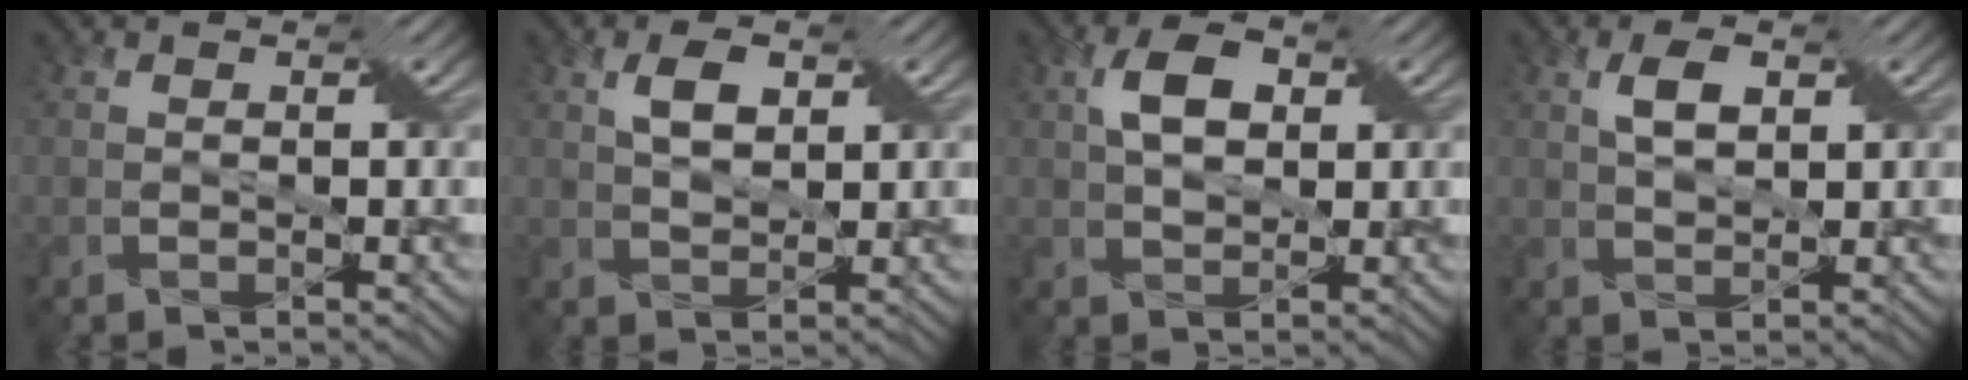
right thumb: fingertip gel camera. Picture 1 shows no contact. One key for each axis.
{"total": 3.3, "fx": 1.7, "fy": 1.4, "fz": 2.5, "tx": -0.050, "ty": 0.005, "tz": 0.031}
{"total": 4.8, "fx": 1.5, "fy": 2.7, "fz": 3.7, "tx": -0.070, "ty": 0.010, "tz": 0.025}
{"total": 3.2, "fx": 1.5, "fy": 1.1, "fz": 2.6, "tx": -0.053, "ty": 0.007, "tz": 0.029}